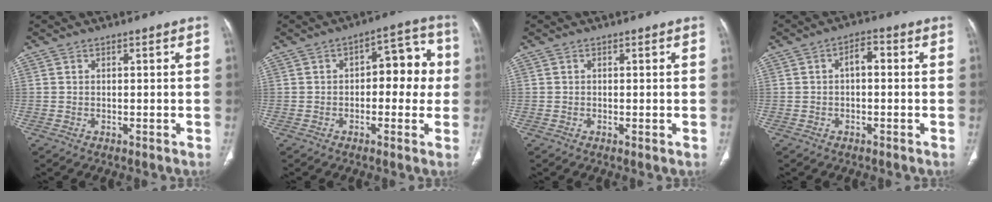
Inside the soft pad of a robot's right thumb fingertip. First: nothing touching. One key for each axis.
{"total": 10.3, "fx": 0.4, "fy": 5.6, "fz": 8.6, "tx": -0.062, "ty": 0.034, "tz": 0.000}
{"total": 0.6, "fx": -0.1, "fy": 0.1, "fz": 0.5, "tx": -0.015, "ty": -0.003, "tz": -0.002}
{"total": 3.4, "fx": 0.0, "fy": 1.9, "fz": 2.8, "tx": -0.033, "ty": 0.014, "tz": -0.006}